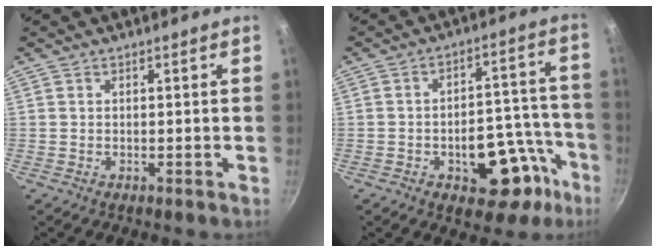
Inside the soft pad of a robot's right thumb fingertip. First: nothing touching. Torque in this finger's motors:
{"motor_torque": [1.47, 1.21, 0.97, -0.79, 0.05]}